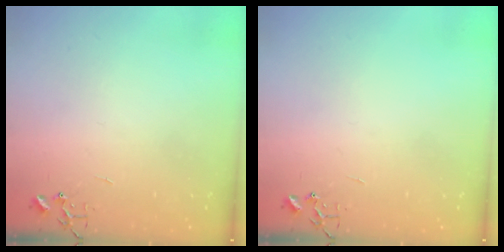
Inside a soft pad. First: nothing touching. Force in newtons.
{"total": 0.0}